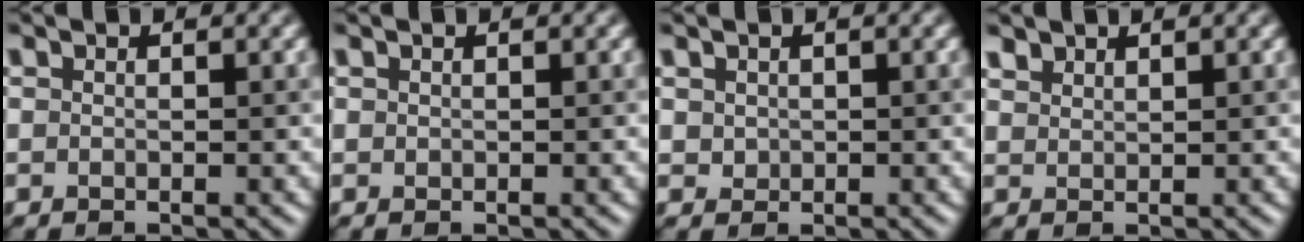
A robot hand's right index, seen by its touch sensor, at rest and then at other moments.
{"total": 0.0}
{"total": 0.8, "force": [0.2, 0.8, 0.0], "torque": [0.003, 0.003, 0.008]}
{"total": 1.2, "force": [1.2, 0.2, -0.1], "torque": [0.000, 0.008, 0.033]}